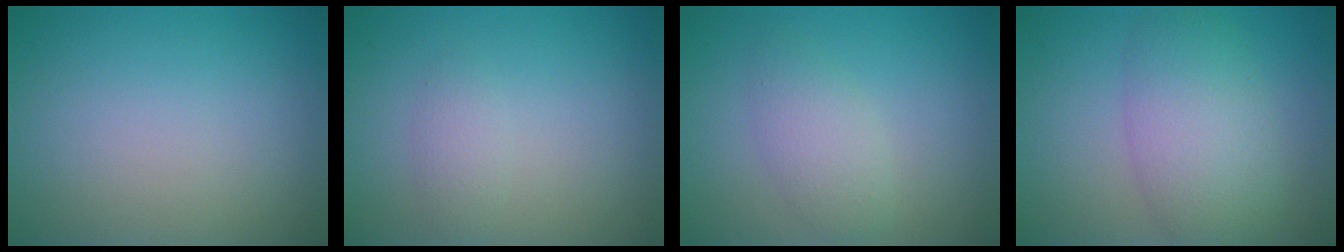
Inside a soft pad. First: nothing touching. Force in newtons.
{"total": 1.3, "press": 1.3, "slide": 0.1}
{"total": 2.7, "press": 2.7, "slide": 0.2}
{"total": 5.9, "press": 5.9, "slide": 0.1}